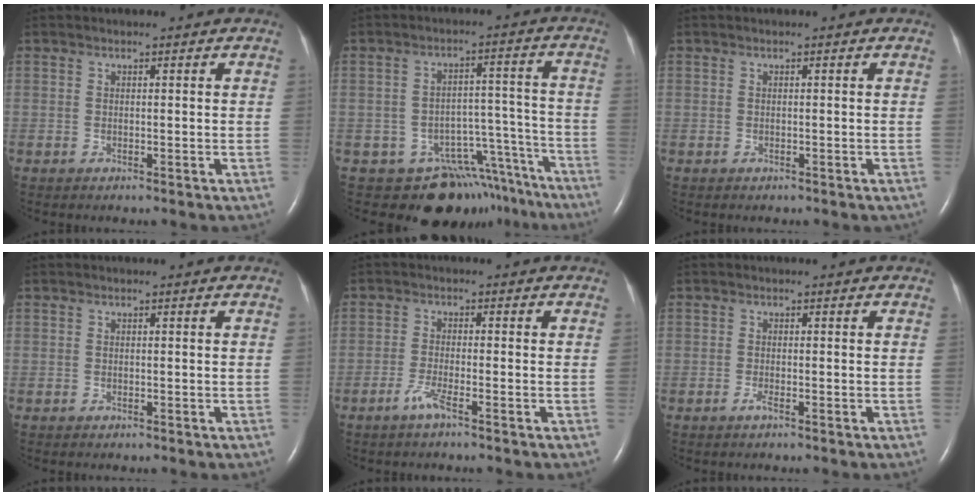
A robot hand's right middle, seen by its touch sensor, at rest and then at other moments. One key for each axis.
{"total": 12.9, "fx": -10.8, "fy": 6.6, "fz": 2.3, "tx": 0.001, "ty": 0.064, "tz": -0.136}
{"total": 0.8, "fx": -0.6, "fy": 0.4, "fz": 0.4, "tx": -0.014, "ty": 0.000, "tz": -0.004}
{"total": 0.0}
{"total": 2.7, "fx": -1.8, "fy": -0.1, "fz": 2.0, "tx": -0.047, "ty": -0.004, "tz": -0.040}
{"total": 0.8, "fx": -0.5, "fy": 0.0, "fz": 0.6, "tx": -0.015, "ty": -0.001, "tz": -0.011}